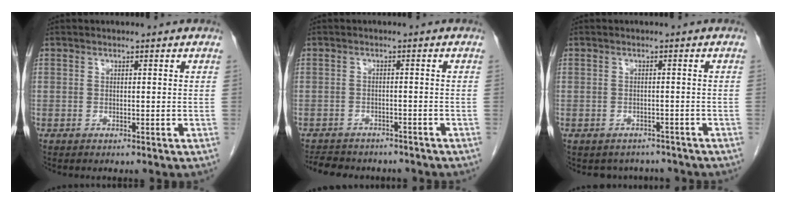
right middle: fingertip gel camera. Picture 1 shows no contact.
{"total": 9.0, "force": [-7.8, 3.4, 2.8], "torque": [-0.056, 0.000, -0.101]}
{"total": 4.1, "force": [-3.6, 2.0, 0.0], "torque": [0.003, 0.008, -0.045]}